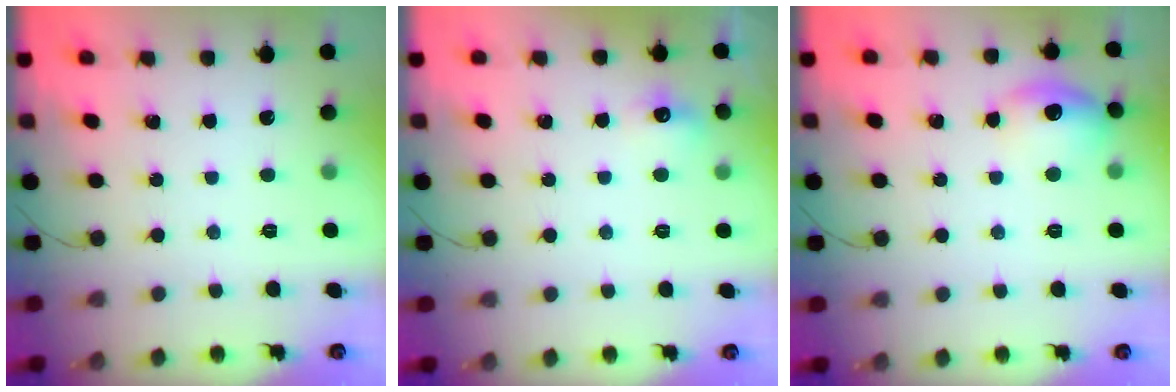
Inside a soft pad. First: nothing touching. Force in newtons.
{"total": 6.3, "press": 6.1, "slide": 1.5}
{"total": 10.2, "press": 10.2, "slide": 1.1}